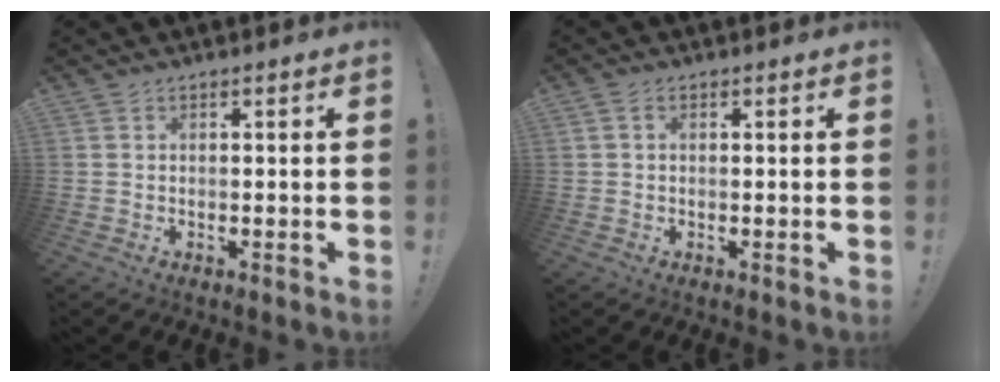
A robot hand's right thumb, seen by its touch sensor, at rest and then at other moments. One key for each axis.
{"total": 1.2, "fx": 0.1, "fy": 0.8, "fz": 0.8, "tx": -0.016, "ty": 0.005, "tz": 0.003}